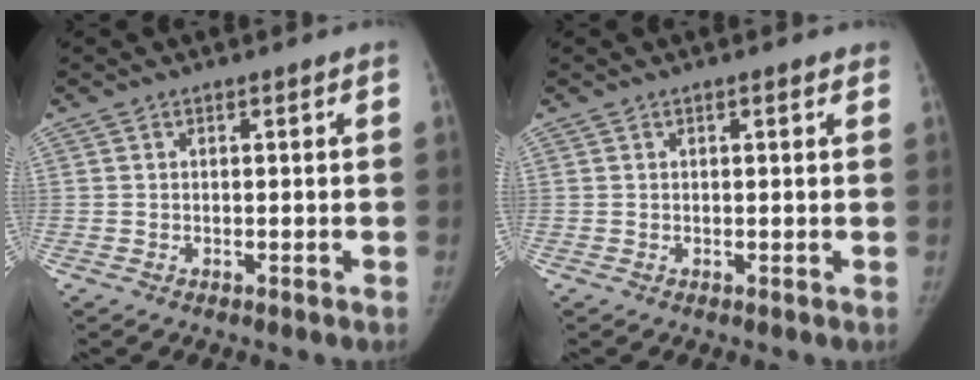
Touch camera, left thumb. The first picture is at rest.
{"total": 0.9, "force": [0.6, 0.3, 0.6], "torque": [-0.005, 0.000, 0.006]}